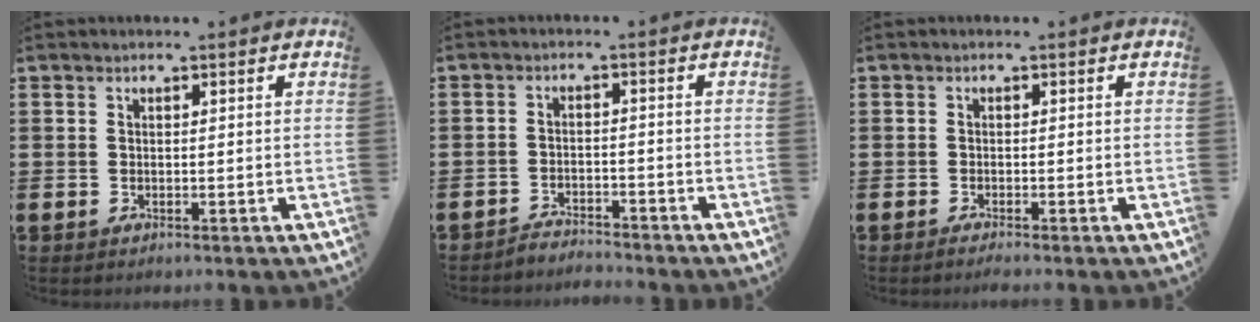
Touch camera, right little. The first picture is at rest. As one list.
[{"total": 2.5, "force": [-2.4, 0.0, -0.3], "torque": [-0.002, 0.004, -0.054]}, {"total": 0.8, "force": [-0.6, 0.0, 0.5], "torque": [-0.008, -0.003, -0.012]}]